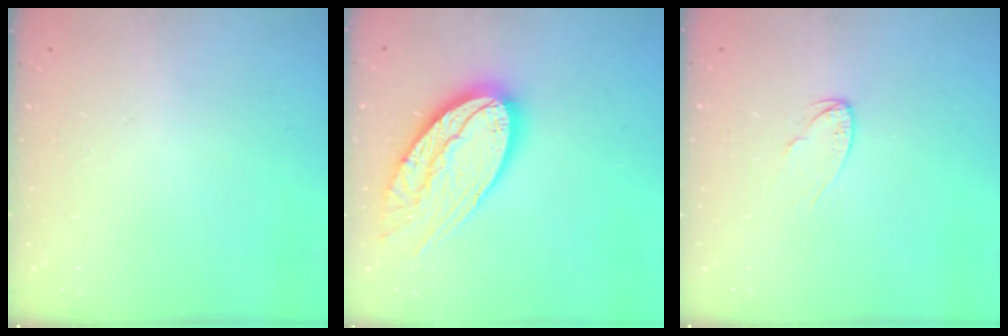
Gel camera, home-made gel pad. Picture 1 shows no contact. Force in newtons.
{"total": 23.0, "press": 22.9, "slide": 2.4}
{"total": 4.5, "press": 4.5, "slide": 0.4}